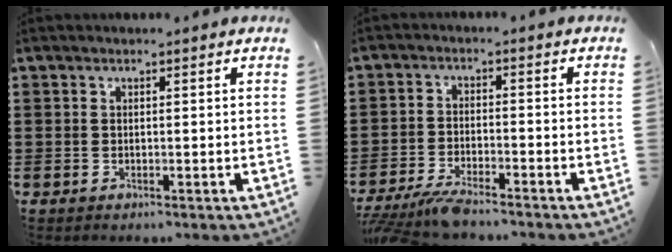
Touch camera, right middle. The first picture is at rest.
{"total": 4.7, "force": [-4.3, 0.2, 1.8], "torque": [-0.051, -0.015, -0.088]}